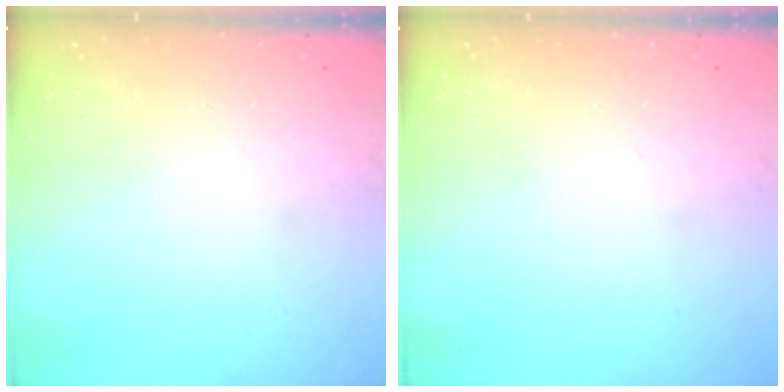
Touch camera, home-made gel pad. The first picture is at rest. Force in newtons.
{"total": 0.0}